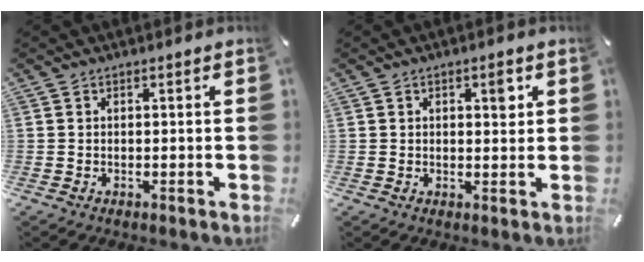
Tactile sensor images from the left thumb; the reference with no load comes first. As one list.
[{"total": 3.8, "force": [1.3, 2.0, 2.9], "torque": [-0.021, -0.008, 0.011]}]